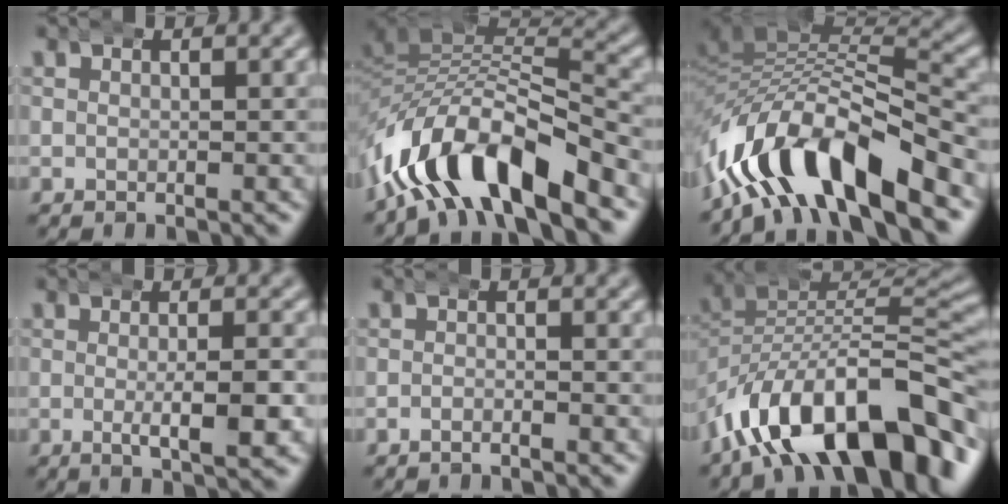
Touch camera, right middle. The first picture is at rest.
{"total": 11.1, "force": [-5.1, 6.6, 7.3], "torque": [-0.148, -0.038, -0.070]}
{"total": 12.3, "force": [-5.5, 7.1, 8.5], "torque": [-0.171, -0.033, -0.078]}
{"total": 4.3, "force": [-0.8, 0.9, 4.1], "torque": [-0.067, -0.001, -0.015]}
{"total": 1.0, "force": [-1.0, -0.1, 0.3], "torque": [0.001, 0.001, -0.022]}
{"total": 14.1, "force": [-6.3, 7.7, 10.0], "torque": [-0.168, -0.033, -0.083]}